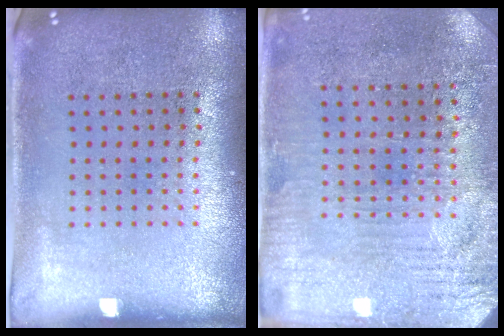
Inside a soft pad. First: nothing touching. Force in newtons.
{"total": 3.3, "press": 3.1, "slide": 1.2}